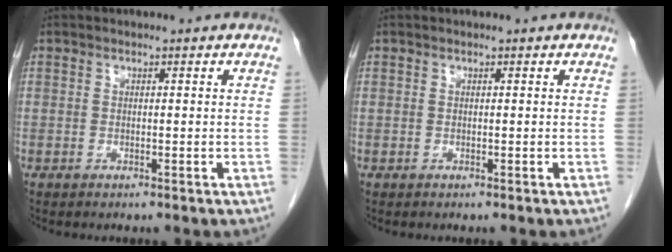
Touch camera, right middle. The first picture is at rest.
{"total": 0.0}